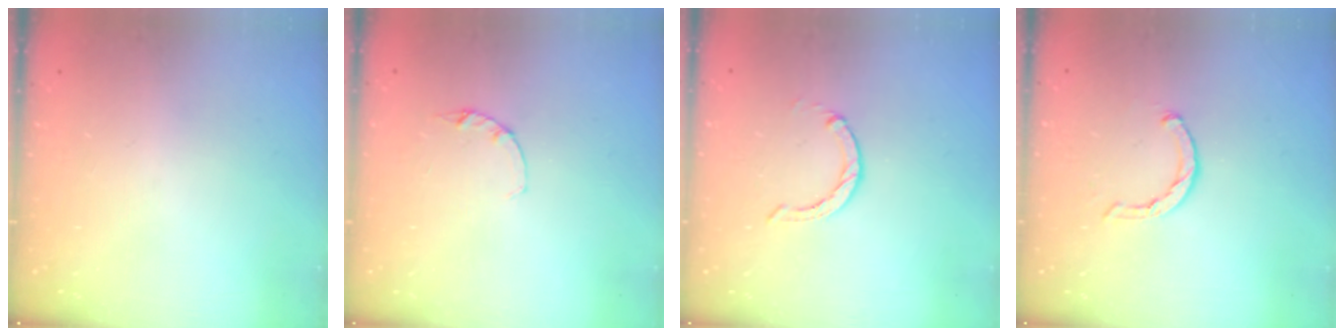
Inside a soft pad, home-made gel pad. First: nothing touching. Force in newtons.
{"total": 1.2, "press": 1.1, "slide": 0.3}
{"total": 0.0}
{"total": 1.4, "press": 1.3, "slide": 0.3}